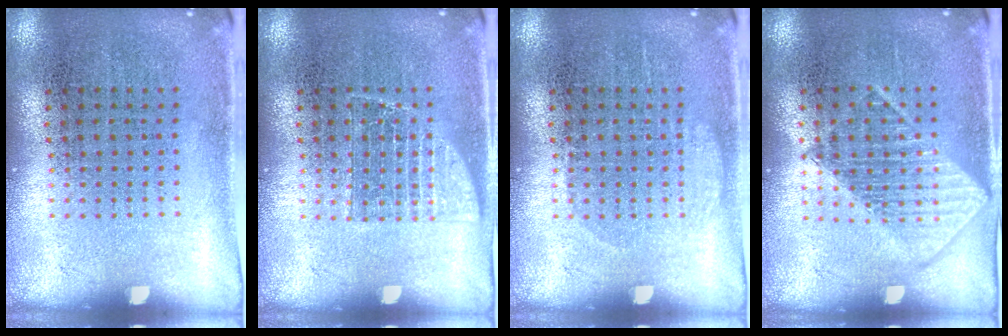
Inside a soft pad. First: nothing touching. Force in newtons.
{"total": 1.8, "press": 1.7, "slide": 0.5}
{"total": 0.9, "press": 0.9, "slide": 0.3}
{"total": 1.3, "press": 1.3, "slide": 0.1}